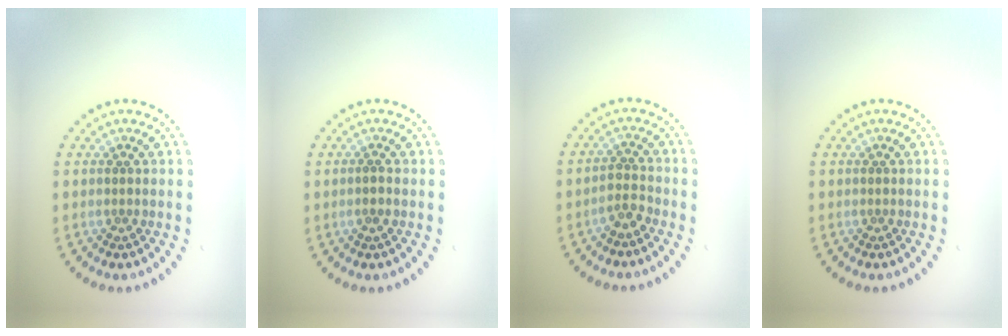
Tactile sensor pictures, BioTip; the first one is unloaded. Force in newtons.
{"total": 0.7, "press": 0.5, "slide": 0.5}
{"total": 1.3, "press": 1.1, "slide": 0.7}
{"total": 0.0}